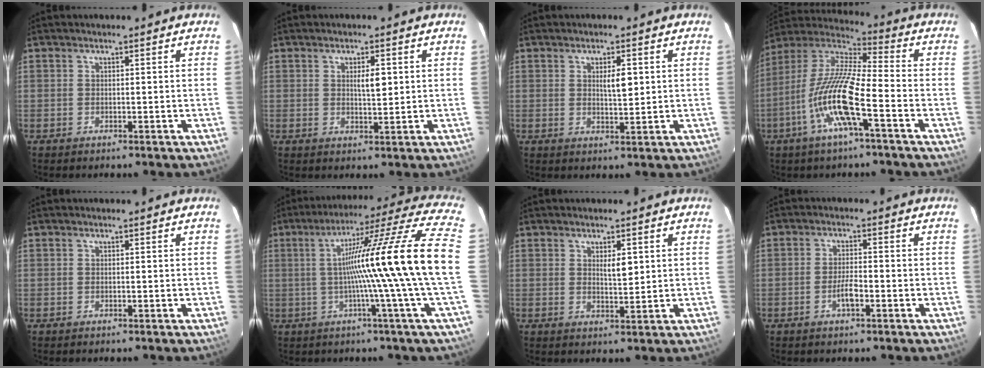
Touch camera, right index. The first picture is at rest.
{"total": 3.0, "force": [0.8, 0.8, 2.8], "torque": [-0.045, -0.001, 0.013]}
{"total": 3.2, "force": [0.9, 0.8, 3.0], "torque": [-0.049, -0.002, 0.015]}
{"total": 14.7, "force": [-5.3, 1.5, 13.6], "torque": [-0.282, 0.002, -0.108]}
{"total": 0.0}
{"total": 20.8, "force": [-0.8, -3.1, 20.5], "torque": [-0.284, 0.004, -0.035]}
{"total": 2.8, "force": [1.0, 0.8, 2.5], "torque": [-0.042, -0.003, 0.019]}
{"total": 3.2, "force": [-1.3, 0.7, 2.9], "torque": [-0.055, 0.002, -0.025]}